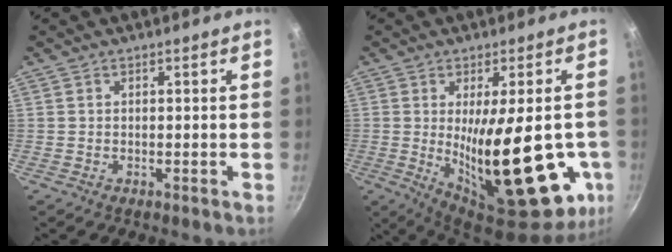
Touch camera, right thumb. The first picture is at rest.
{"total": 26.0, "force": [-4.0, 9.5, 23.9], "torque": [-0.327, -0.034, -0.033]}